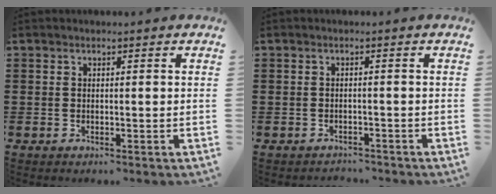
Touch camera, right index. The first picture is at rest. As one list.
[{"total": 1.3, "force": [-1.2, 0.3, -0.2], "torque": [-0.002, 0.005, -0.030]}]